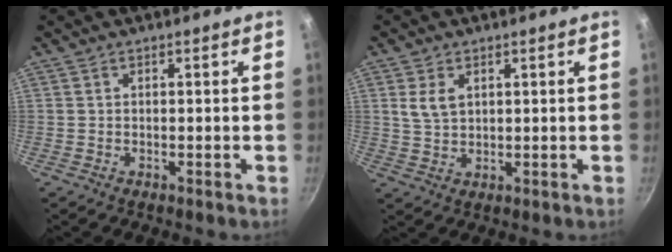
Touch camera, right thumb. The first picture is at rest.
{"total": 4.3, "force": [1.6, 2.7, 3.0], "torque": [-0.053, -0.006, 0.034]}